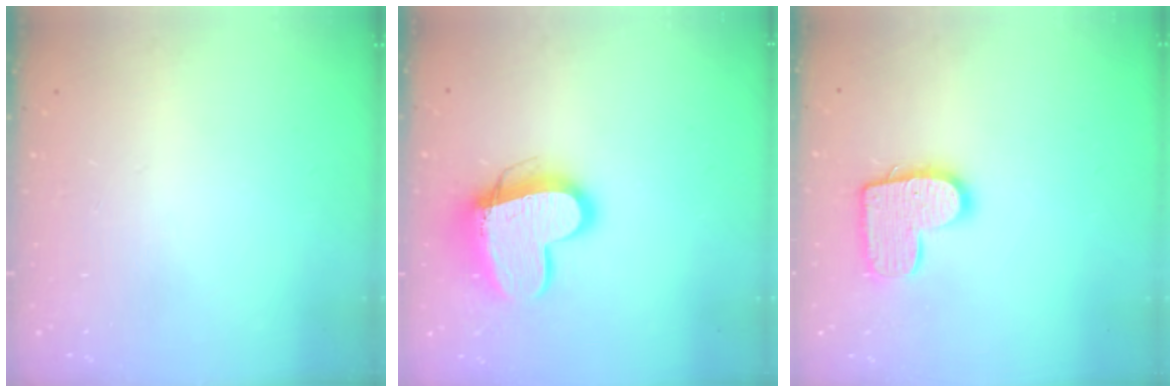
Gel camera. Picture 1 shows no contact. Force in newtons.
{"total": 13.7, "press": 13.6, "slide": 1.3}
{"total": 12.0, "press": 11.9, "slide": 0.6}